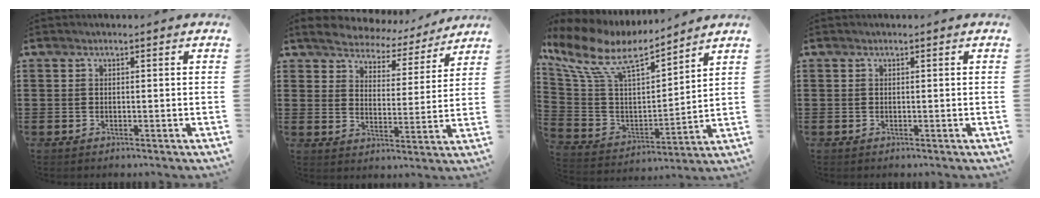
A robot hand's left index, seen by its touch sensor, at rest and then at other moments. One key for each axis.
{"total": 4.6, "fx": 4.5, "fy": 0.7, "fz": 0.1, "tx": -0.032, "ty": -0.031, "tz": 0.074}
{"total": 10.4, "fx": 7.4, "fy": 3.8, "fz": 6.3, "tx": -0.153, "ty": -0.041, "tz": 0.127}
{"total": 0.0}